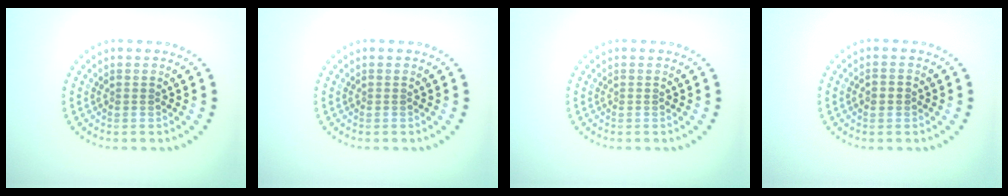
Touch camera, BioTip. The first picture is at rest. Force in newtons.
{"total": 0.0}
{"total": 0.0}
{"total": 1.5, "press": 1.5, "slide": 0.1}